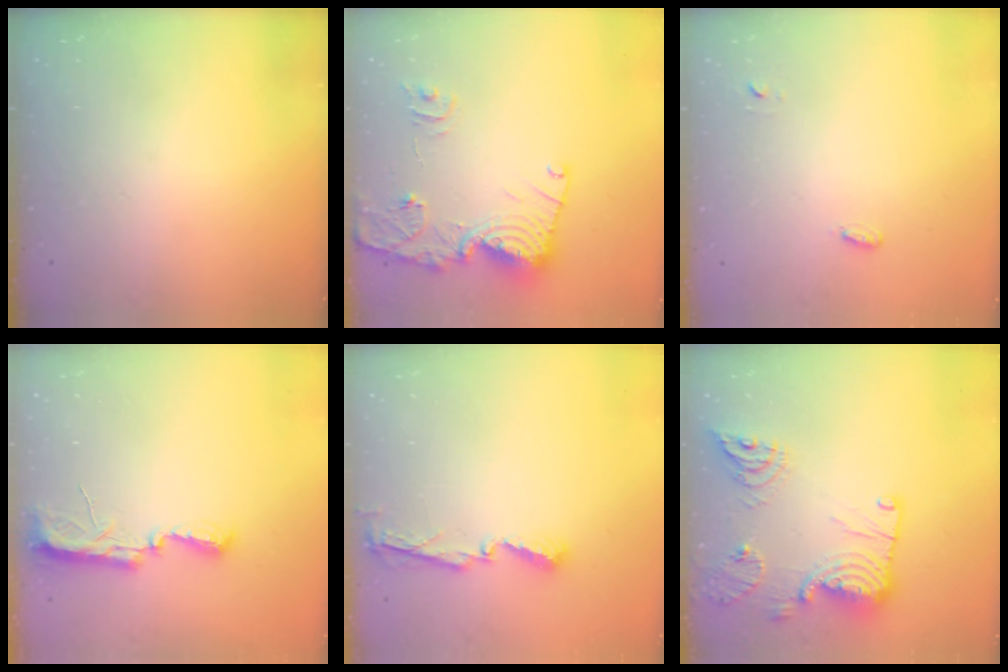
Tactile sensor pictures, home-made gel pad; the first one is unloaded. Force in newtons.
{"total": 16.2, "press": 16.2, "slide": 1.6}
{"total": 2.8, "press": 2.7, "slide": 0.6}
{"total": 7.7, "press": 7.7, "slide": 0.8}
{"total": 5.1, "press": 5.1, "slide": 0.4}
{"total": 19.2, "press": 19.2, "slide": 1.1}